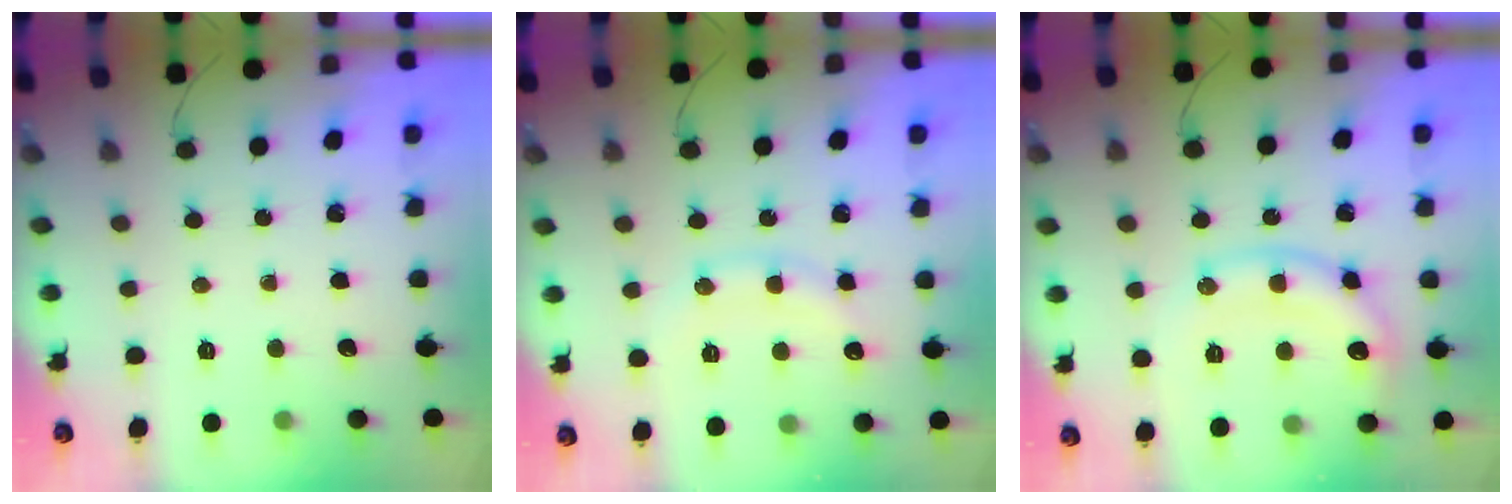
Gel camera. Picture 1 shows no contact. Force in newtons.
{"total": 11.5, "press": 11.5, "slide": 0.7}
{"total": 12.7, "press": 12.7, "slide": 0.8}